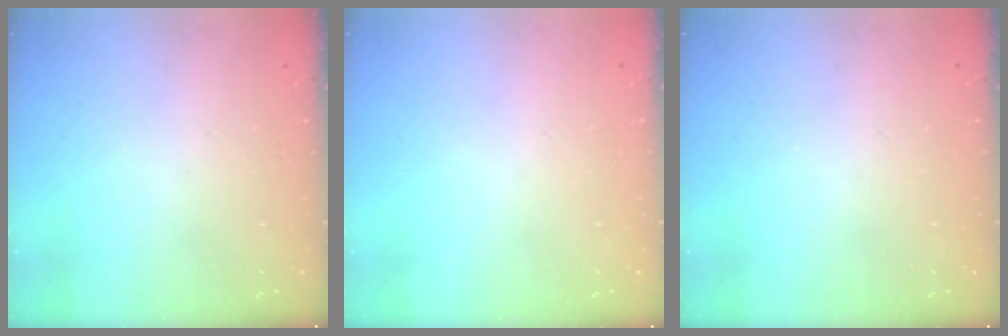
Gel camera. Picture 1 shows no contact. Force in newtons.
{"total": 0.0}
{"total": 0.0}